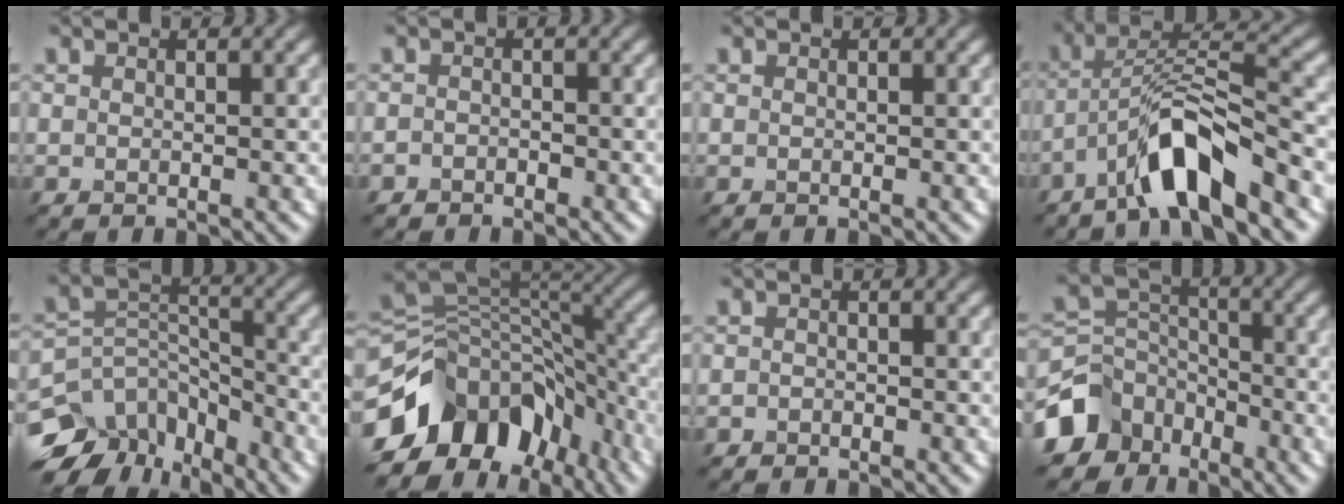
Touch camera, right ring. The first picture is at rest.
{"total": 0.8, "force": [-0.7, 0.5, 0.1], "torque": [0.000, 0.004, -0.013]}
{"total": 0.0}
{"total": 7.3, "force": [-4.5, 1.5, 5.5], "torque": [-0.101, 0.018, -0.085]}
{"total": 11.1, "force": [-7.9, 6.6, 4.2], "torque": [-0.077, 0.017, -0.123]}
{"total": 12.3, "force": [-5.5, 8.4, 7.1], "torque": [-0.139, 0.015, -0.103]}
{"total": 0.5, "force": [-0.5, 0.3, 0.0], "torque": [0.002, 0.001, -0.010]}
{"total": 6.5, "force": [-4.1, 4.7, 1.9], "torque": [-0.035, -0.001, -0.089]}